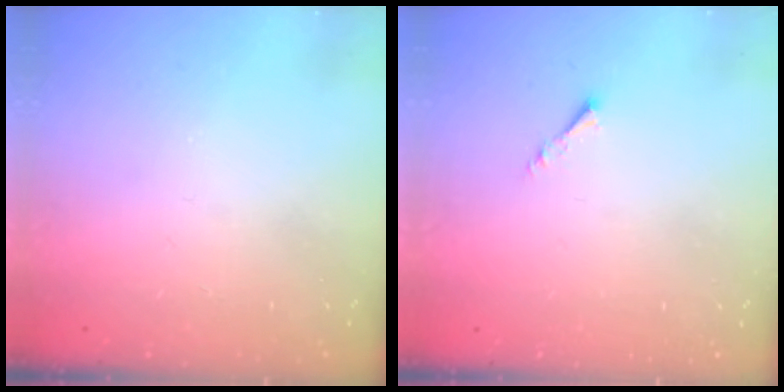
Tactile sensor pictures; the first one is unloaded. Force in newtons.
{"total": 1.1, "press": 1.0, "slide": 0.3}